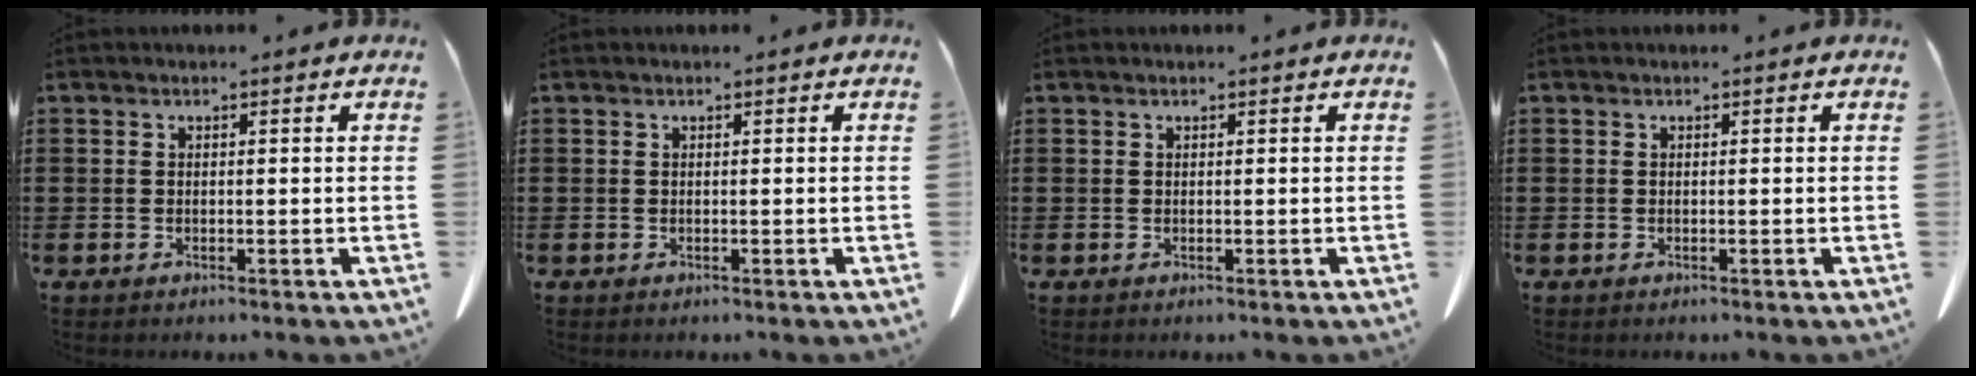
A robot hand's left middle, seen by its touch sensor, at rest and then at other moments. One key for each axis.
{"total": 0.0}
{"total": 0.0}
{"total": 0.0}